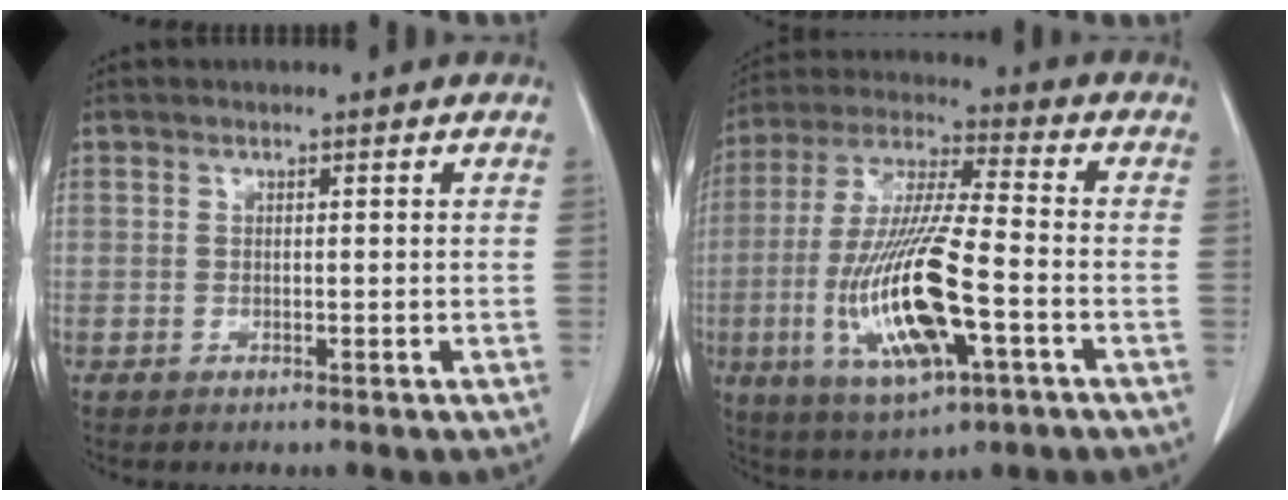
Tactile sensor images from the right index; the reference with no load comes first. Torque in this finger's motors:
{"motor_torque": [2.14, 0.00, 0.60, 0.19]}